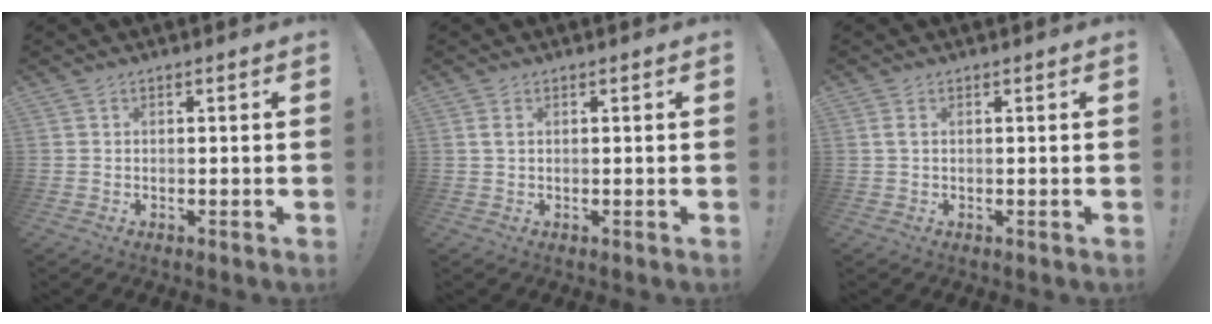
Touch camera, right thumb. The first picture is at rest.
{"total": 1.3, "force": [0.5, 0.5, 1.2], "torque": [-0.019, 0.000, 0.007]}
{"total": 1.2, "force": [0.4, 0.2, 1.2], "torque": [-0.019, -0.001, 0.005]}